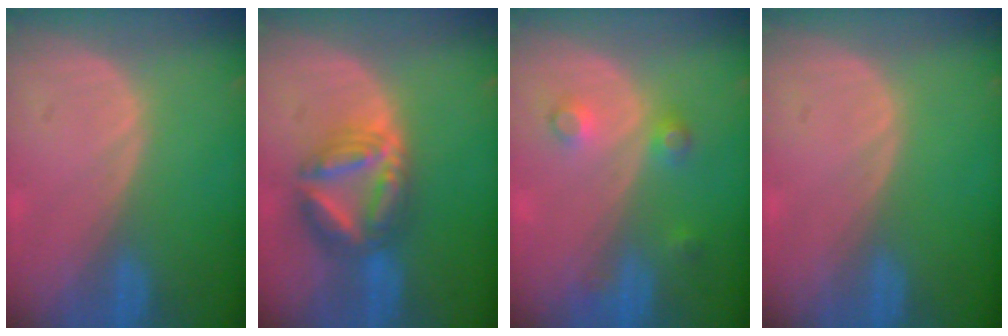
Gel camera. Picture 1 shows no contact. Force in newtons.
{"total": 7.6, "press": 7.6, "slide": 0.8}
{"total": 3.6, "press": 3.3, "slide": 1.5}
{"total": 0.0}